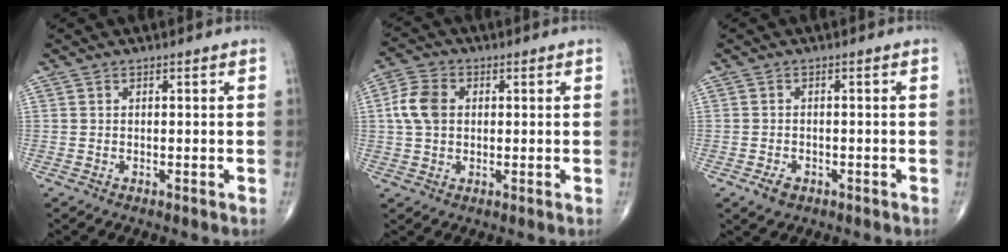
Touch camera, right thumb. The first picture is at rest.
{"total": 6.8, "force": [0.8, 5.0, 4.6], "torque": [-0.089, 0.011, 0.011]}
{"total": 2.6, "force": [-1.4, 1.7, 1.4], "torque": [-0.019, 0.000, -0.021]}